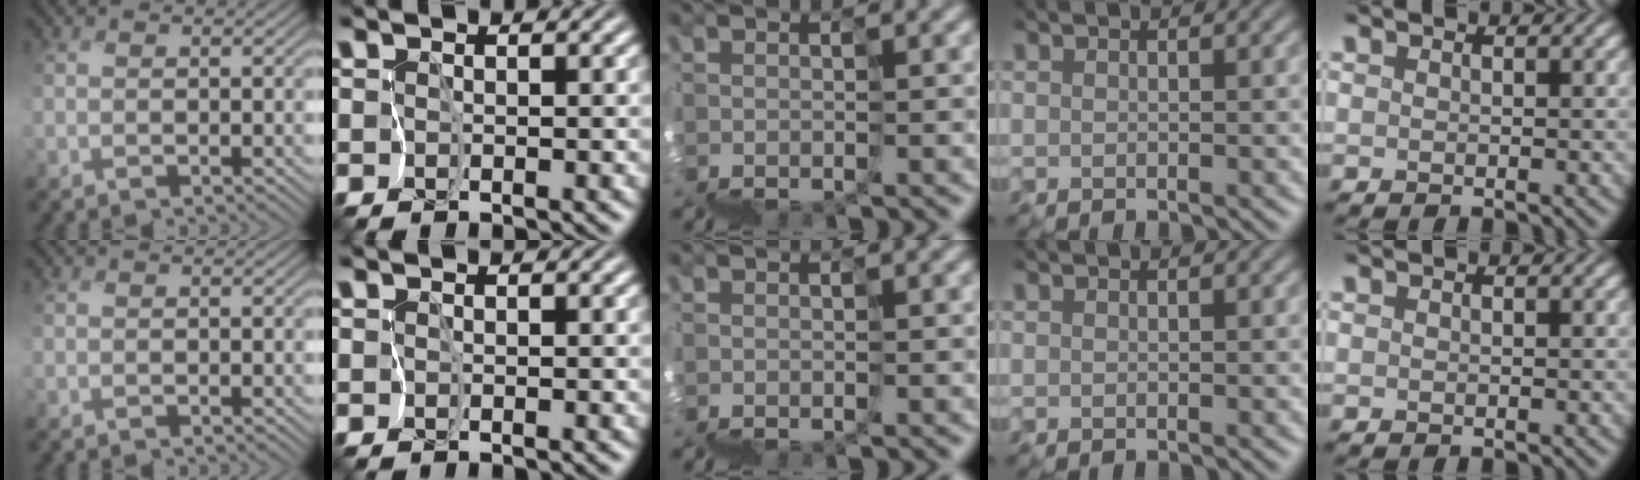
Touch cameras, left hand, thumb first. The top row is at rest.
{}